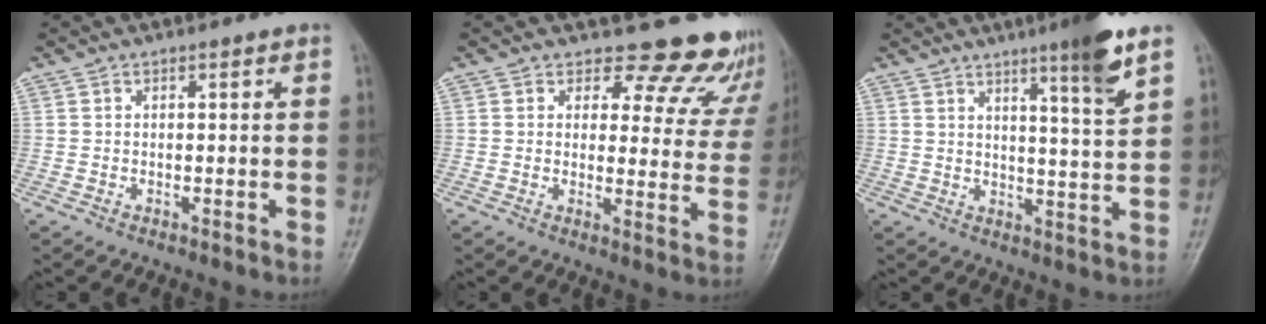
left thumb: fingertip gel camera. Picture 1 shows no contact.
{"total": 14.3, "force": [12.8, 5.9, 2.1], "torque": [0.032, -0.104, 0.120]}
{"total": 9.0, "force": [5.6, 0.3, 7.1], "torque": [-0.101, -0.034, 0.081]}